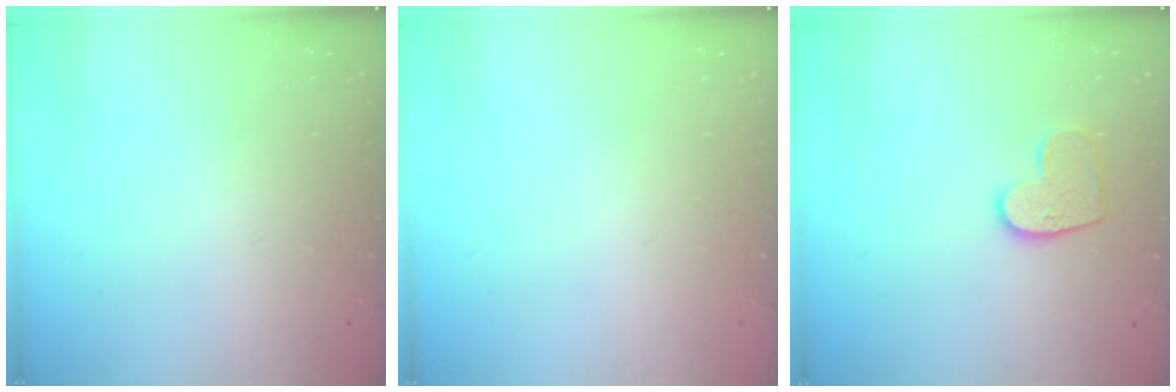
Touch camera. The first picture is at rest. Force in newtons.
{"total": 0.0}
{"total": 9.3, "press": 9.3, "slide": 0.4}